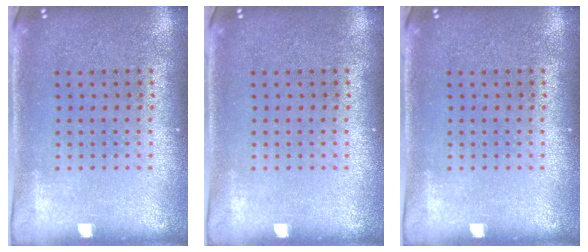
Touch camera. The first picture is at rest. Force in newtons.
{"total": 0.0}
{"total": 0.0}